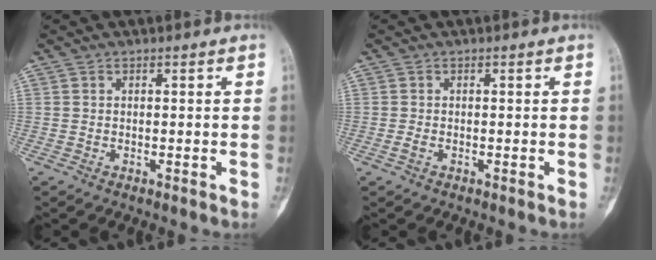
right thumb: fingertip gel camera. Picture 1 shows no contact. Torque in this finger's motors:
{"motor_torque": [1.62, 1.61, 0.04, -0.04, 0.00]}